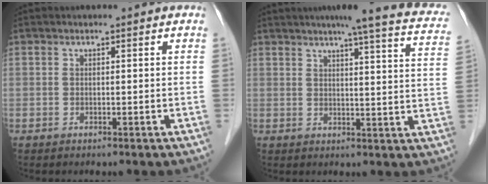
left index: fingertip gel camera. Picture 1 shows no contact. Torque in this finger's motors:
{"motor_torque": [0.08, -0.26, 0.31, 0.03]}